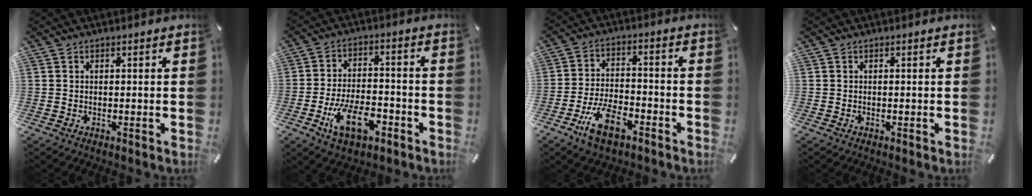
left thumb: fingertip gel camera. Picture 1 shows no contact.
{"total": 12.3, "force": [-5.7, 6.4, 8.8], "torque": [-0.173, 0.021, -0.101]}
{"total": 11.1, "force": [-6.2, 5.3, 7.5], "torque": [-0.153, 0.026, -0.113]}
{"total": 0.0}